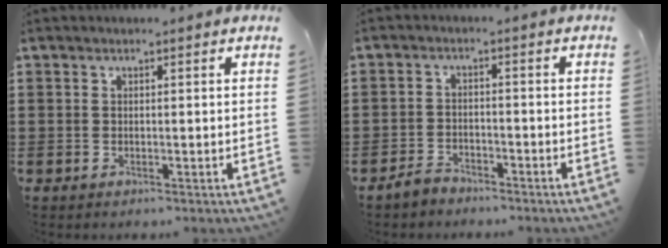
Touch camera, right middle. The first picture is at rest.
{"total": 2.6, "force": [-2.4, 1.0, 0.2], "torque": [-0.011, 0.004, -0.049]}